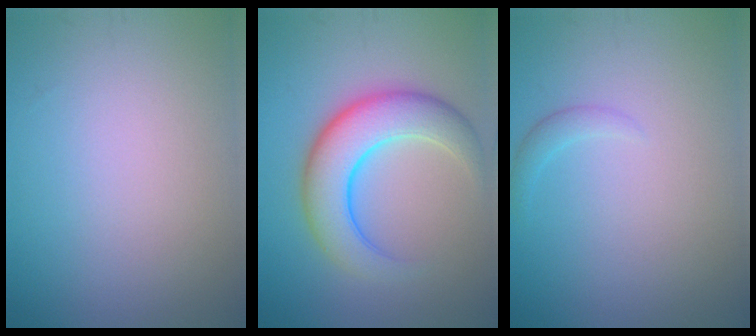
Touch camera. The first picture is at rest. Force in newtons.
{"total": 6.9, "press": 6.9, "slide": 0.2}
{"total": 1.0, "press": 1.0, "slide": 0.0}